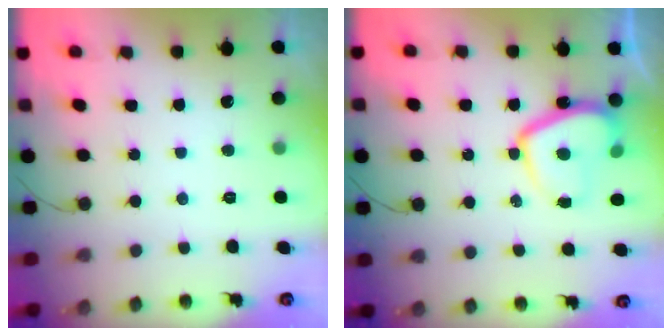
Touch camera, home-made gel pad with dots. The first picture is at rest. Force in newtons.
{"total": 11.0, "press": 10.9, "slide": 1.1}